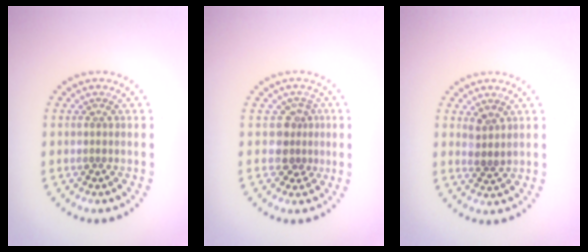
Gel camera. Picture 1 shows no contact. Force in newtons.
{"total": 2.4, "press": 1.8, "slide": 1.5}
{"total": 1.5, "press": 1.2, "slide": 0.9}